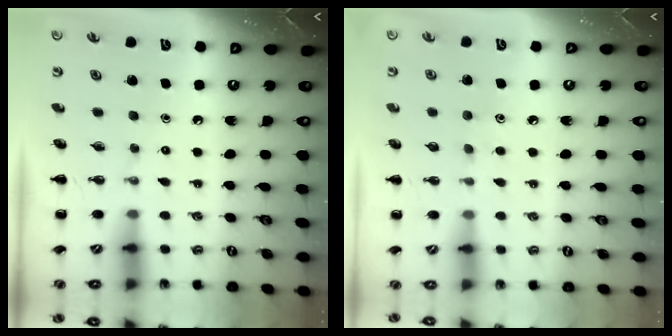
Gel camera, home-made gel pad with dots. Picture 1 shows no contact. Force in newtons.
{"total": 4.3, "press": 4.1, "slide": 1.2}